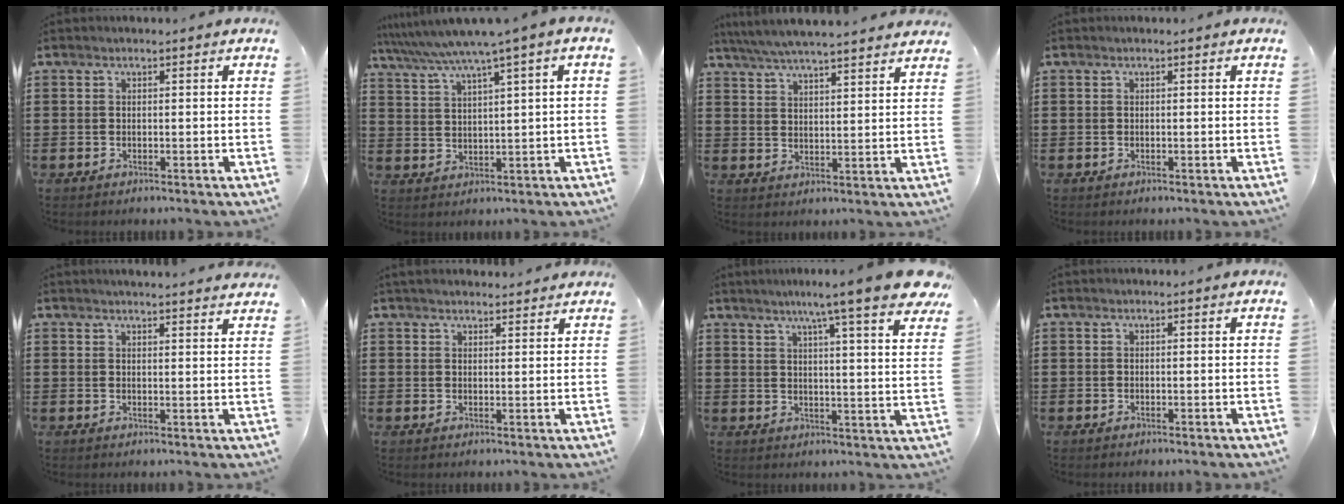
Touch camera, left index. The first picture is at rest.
{"total": 5.0, "force": [3.6, -0.6, 3.4], "torque": [-0.079, -0.020, 0.057]}
{"total": 5.2, "force": [4.9, -0.1, 1.6], "torque": [-0.049, -0.023, 0.087]}
{"total": 0.0}
{"total": 2.3, "force": [2.2, -0.4, 0.1], "torque": [-0.007, -0.008, 0.043]}
{"total": 2.2, "force": [2.1, 0.5, 0.2], "torque": [-0.009, 0.001, 0.042]}
{"total": 8.9, "force": [6.9, -0.7, 5.6], "torque": [-0.106, -0.033, 0.110]}
{"total": 0.0}